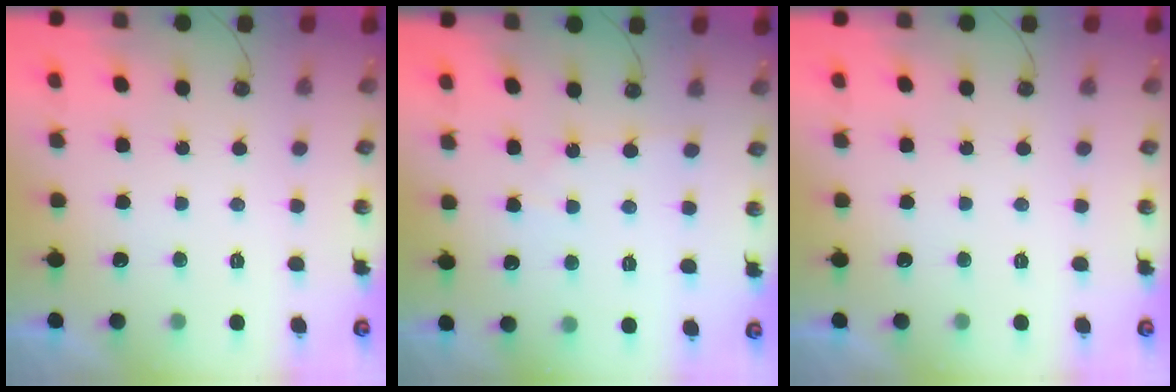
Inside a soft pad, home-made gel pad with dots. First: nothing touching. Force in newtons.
{"total": 3.0, "press": 2.9, "slide": 0.4}
{"total": 0.0}